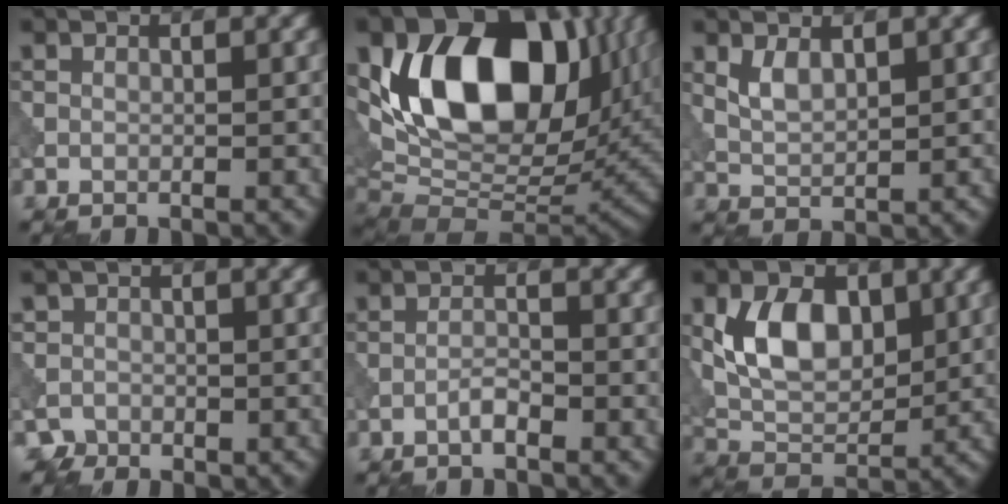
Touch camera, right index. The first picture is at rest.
{"total": 16.1, "force": [4.7, 9.8, 11.9], "torque": [-0.184, 0.014, 0.070]}
{"total": 2.5, "force": [1.1, 1.3, 1.8], "torque": [-0.041, -0.003, 0.027]}
{"total": 2.6, "force": [-1.6, 2.1, -0.3], "torque": [0.029, 0.005, -0.030]}
{"total": 1.5, "force": [-1.0, 0.3, 1.1], "torque": [-0.021, 0.005, -0.021]}
{"total": 7.2, "force": [1.4, 4.7, 5.2], "torque": [-0.094, -0.004, 0.028]}